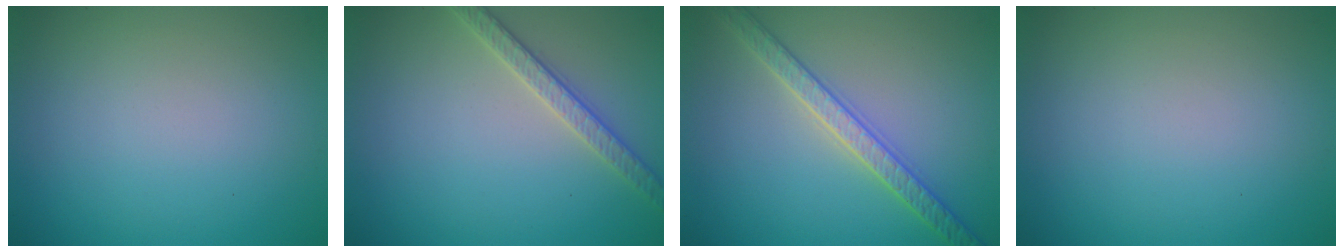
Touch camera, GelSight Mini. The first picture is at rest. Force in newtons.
{"total": 2.6, "press": 2.6, "slide": 0.5}
{"total": 3.4, "press": 3.4, "slide": 0.6}
{"total": 0.0}